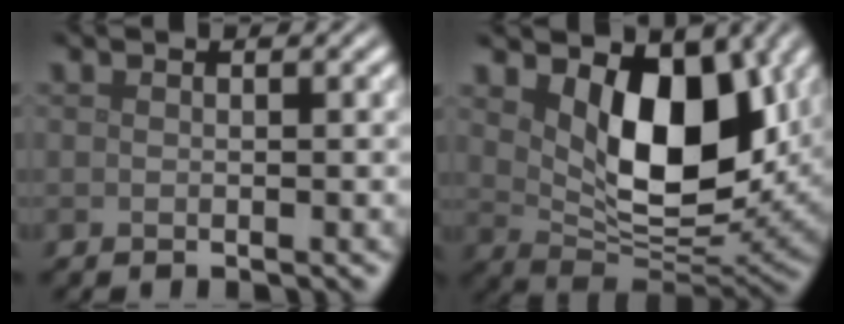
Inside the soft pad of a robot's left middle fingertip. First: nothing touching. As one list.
[{"total": 9.1, "force": [2.7, 5.1, 7.0], "torque": [-0.117, -0.024, 0.050]}]